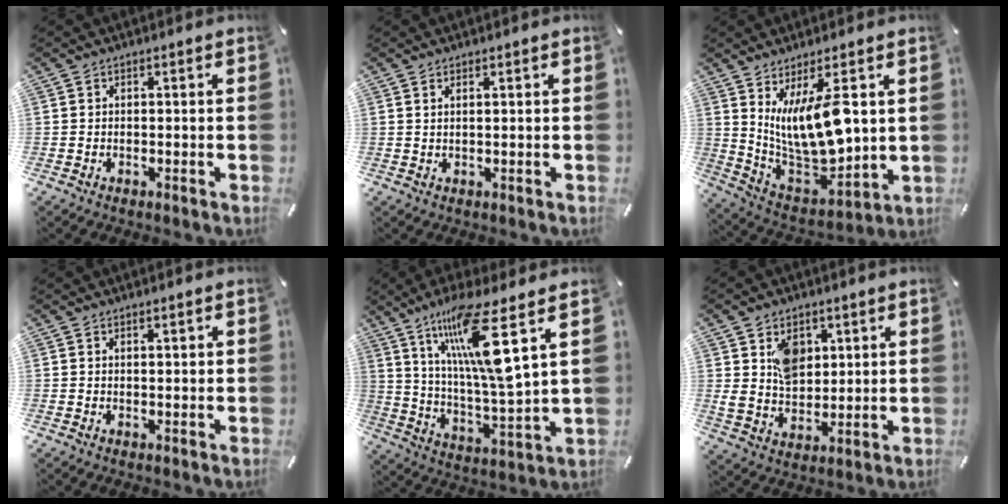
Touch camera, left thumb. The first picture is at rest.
{"total": 1.0, "force": [0.7, 0.0, 0.7], "torque": [-0.021, -0.003, 0.010]}
{"total": 14.7, "force": [5.6, 5.6, 12.3], "torque": [-0.268, -0.047, 0.096]}
{"total": 0.9, "force": [0.7, 0.2, 0.5], "torque": [-0.010, 0.000, 0.011]}
{"total": 17.7, "force": [8.9, 2.3, 15.1], "torque": [-0.307, -0.047, 0.128]}
{"total": 8.8, "force": [3.8, 6.7, 4.1], "torque": [-0.075, -0.004, 0.072]}